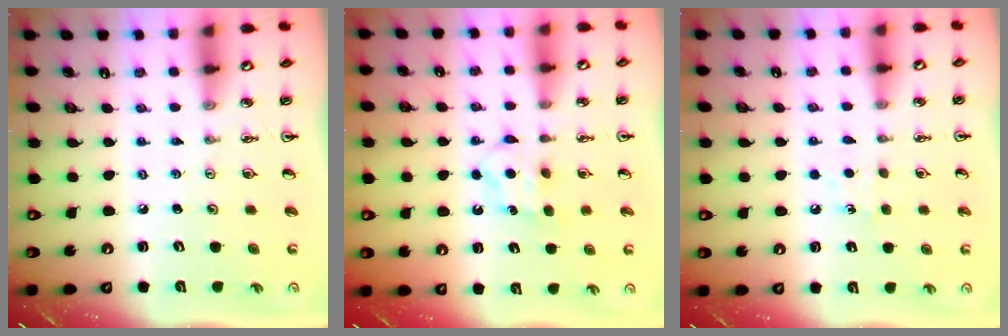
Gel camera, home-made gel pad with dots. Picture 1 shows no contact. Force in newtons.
{"total": 5.6, "press": 5.5, "slide": 0.7}
{"total": 4.4, "press": 4.3, "slide": 0.6}